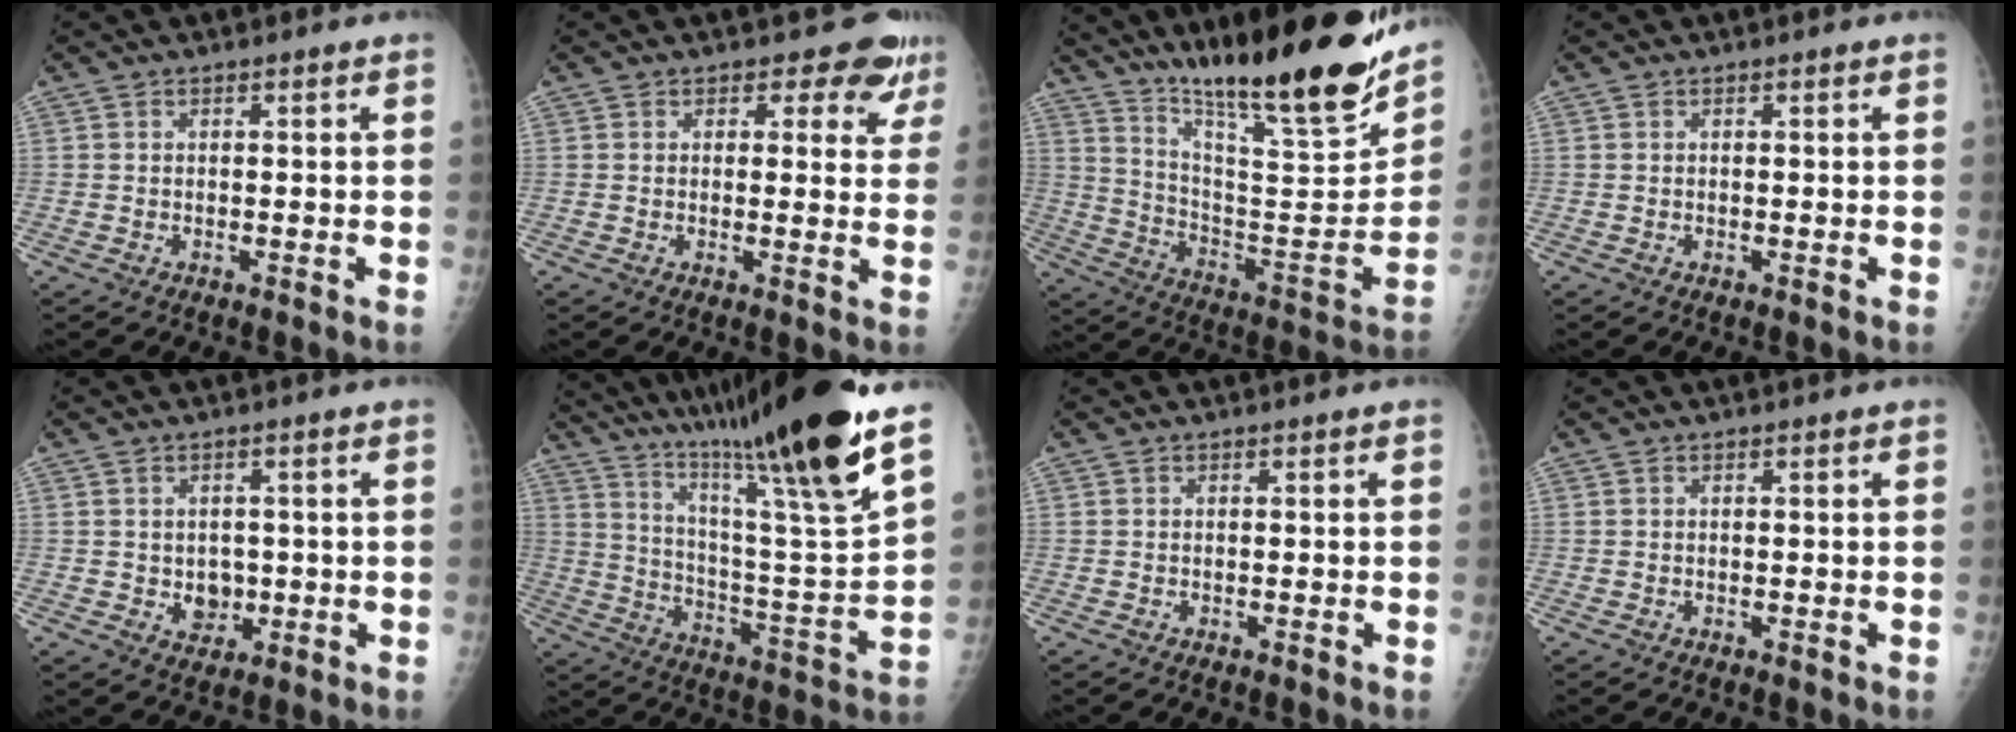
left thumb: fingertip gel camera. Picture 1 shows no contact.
{"total": 6.4, "force": [4.6, 3.7, 2.4], "torque": [0.011, -0.023, 0.040]}
{"total": 25.6, "force": [20.0, 3.0, 15.8], "torque": [-0.229, -0.113, 0.324]}
{"total": 0.0}
{"total": 4.2, "force": [-0.3, 3.5, 2.3], "torque": [-0.010, 0.001, 0.004]}
{"total": 29.6, "force": [21.2, 1.9, 20.6], "torque": [-0.328, -0.095, 0.342]}
{"total": 0.0}
{"total": 0.0}